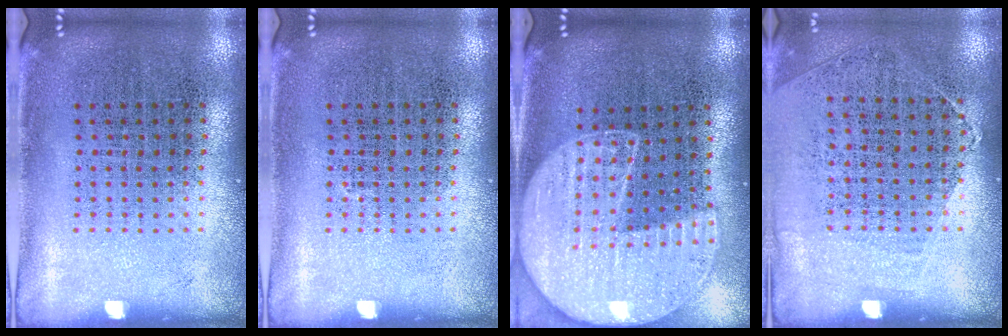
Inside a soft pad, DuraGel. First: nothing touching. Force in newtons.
{"total": 0.0}
{"total": 1.7, "press": 1.6, "slide": 0.7}
{"total": 1.2, "press": 0.9, "slide": 0.7}